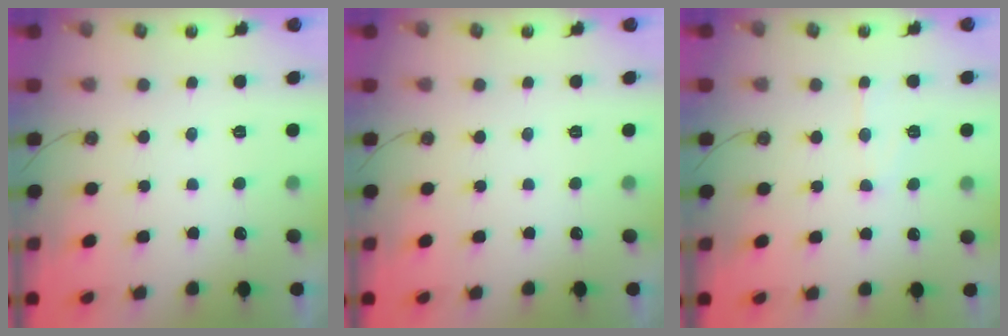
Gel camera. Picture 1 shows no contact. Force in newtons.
{"total": 0.0}
{"total": 6.8, "press": 6.8, "slide": 0.4}